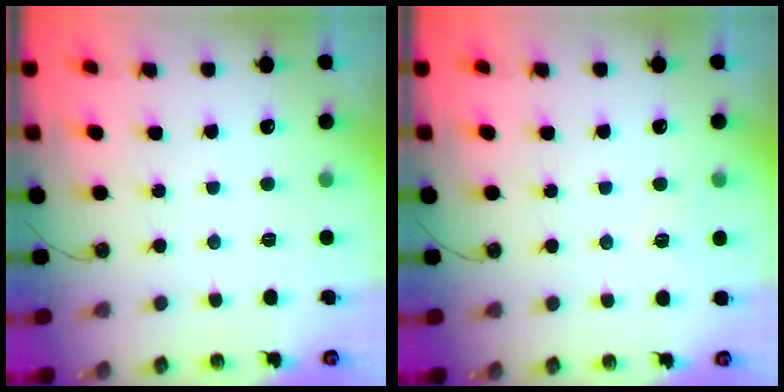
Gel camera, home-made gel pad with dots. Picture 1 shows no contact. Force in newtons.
{"total": 3.2, "press": 3.2, "slide": 0.3}